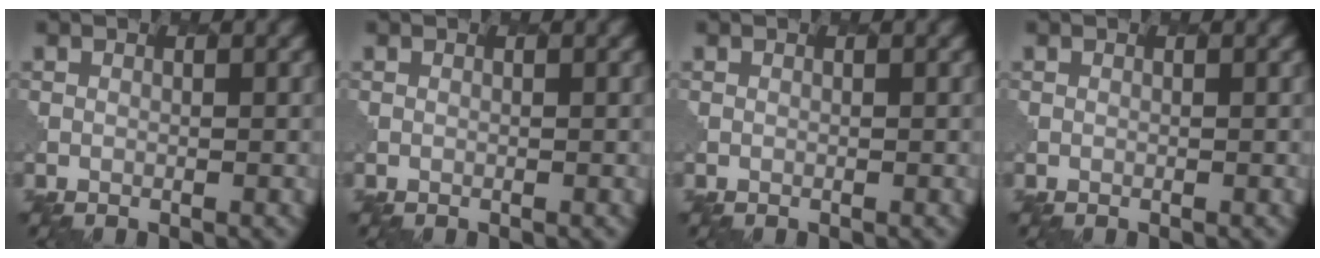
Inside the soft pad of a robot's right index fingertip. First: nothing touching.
{"total": 0.0}
{"total": 0.0}
{"total": 0.0}